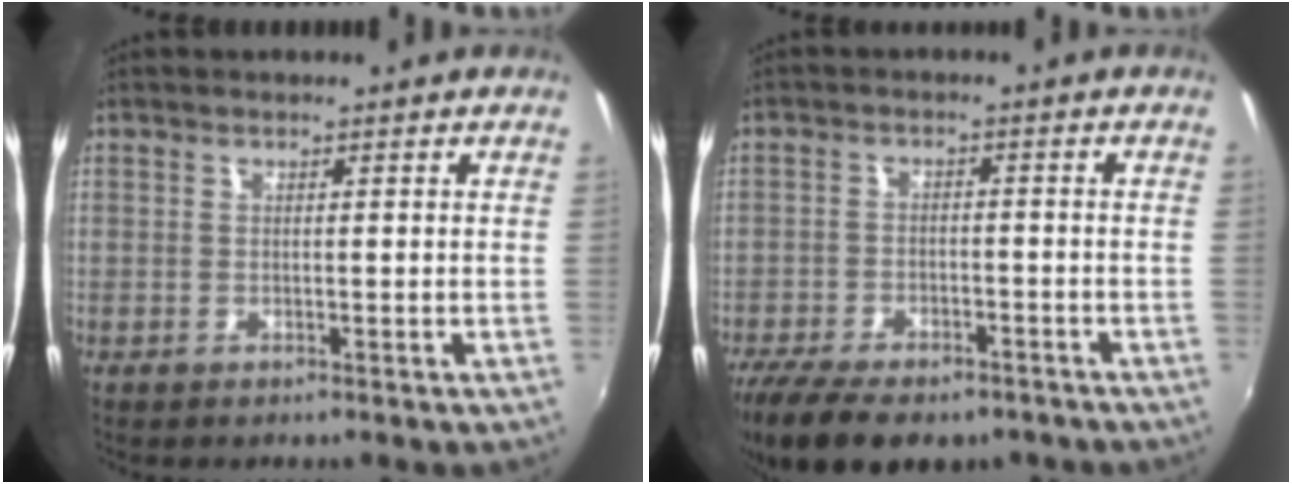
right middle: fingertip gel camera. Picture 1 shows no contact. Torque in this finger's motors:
{"motor_torque": [1.10, -1.03, 0.17, 0.07]}